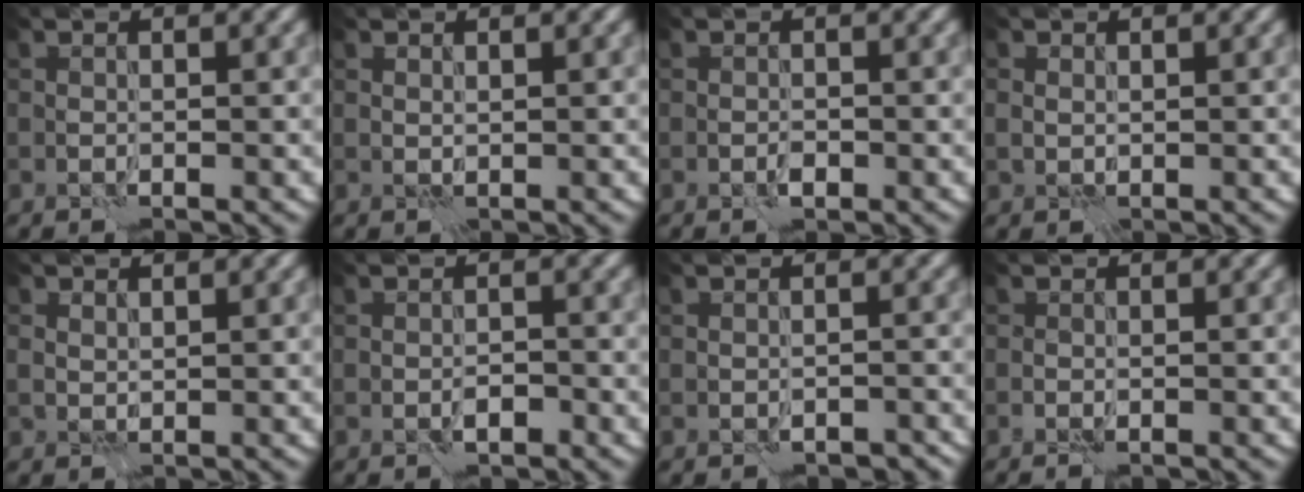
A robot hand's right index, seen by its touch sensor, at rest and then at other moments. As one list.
[{"total": 0.5, "force": [0.5, 0.1, -0.1], "torque": [-0.001, -0.001, 0.011]}, {"total": 0.6, "force": [-0.3, 0.4, 0.4], "torque": [-0.007, 0.000, -0.006]}, {"total": 0.8, "force": [0.4, 0.7, 0.1], "torque": [-0.001, -0.004, 0.008]}, {"total": 1.0, "force": [0.7, 0.6, 0.2], "torque": [-0.006, -0.001, 0.016]}, {"total": 1.1, "force": [-0.6, 0.5, 0.7], "torque": [-0.008, 0.002, -0.011]}, {"total": 2.0, "force": [-1.6, 1.0, 0.7], "torque": [-0.015, 0.007, -0.017]}, {"total": 0.7, "force": [-0.4, 0.1, 0.5], "torque": [-0.017, -0.001, -0.009]}]